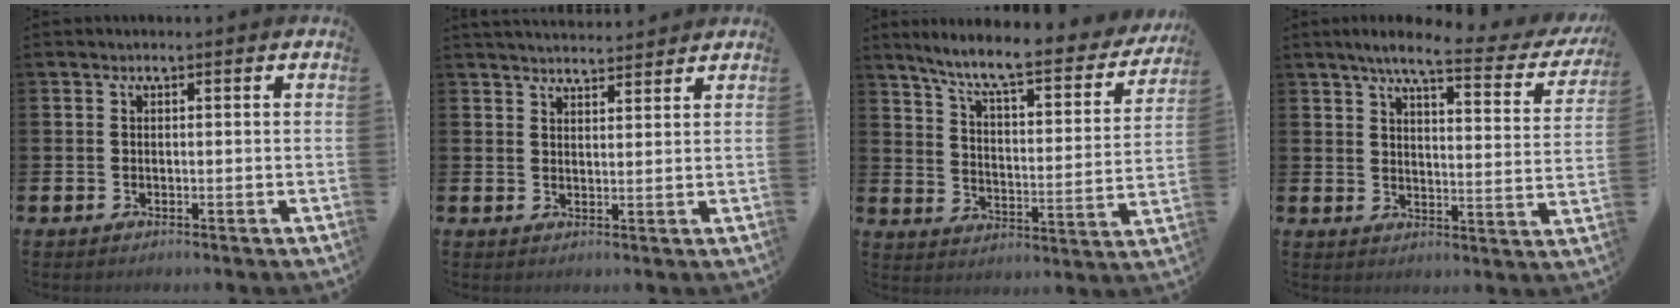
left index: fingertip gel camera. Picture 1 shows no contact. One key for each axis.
{"total": 3.3, "fx": 3.2, "fy": 0.2, "fz": 0.0, "tx": -0.005, "ty": -0.018, "tz": 0.059}
{"total": 8.3, "fx": 7.3, "fy": 1.2, "fz": 3.8, "tx": -0.101, "ty": -0.051, "tz": 0.117}
{"total": 6.7, "fx": 5.4, "fy": 1.0, "fz": 3.8, "tx": -0.082, "ty": -0.029, "tz": 0.084}